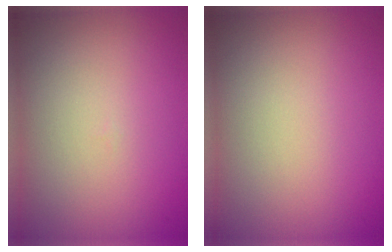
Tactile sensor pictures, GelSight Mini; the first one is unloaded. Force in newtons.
{"total": 0.0}